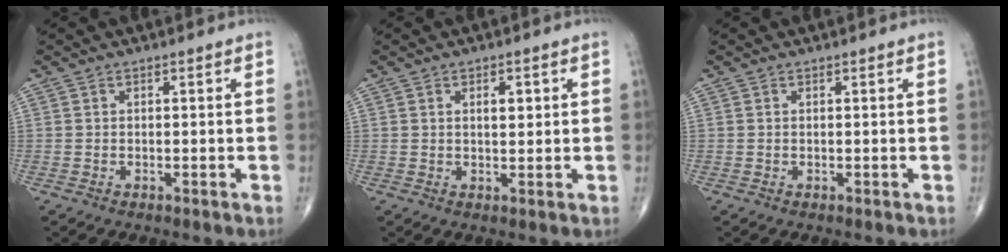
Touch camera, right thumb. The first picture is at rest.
{"total": 2.7, "force": [0.9, 1.4, 2.2], "torque": [-0.025, -0.004, 0.013]}
{"total": 0.0}